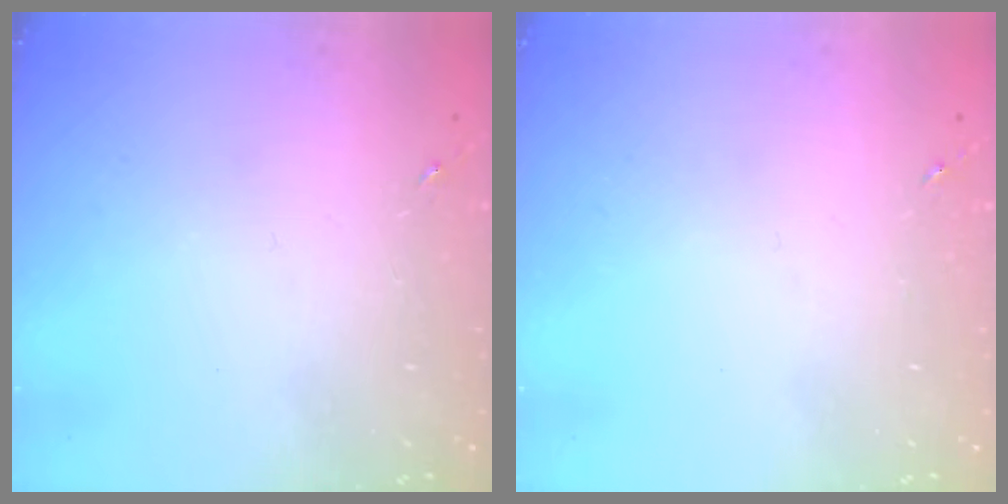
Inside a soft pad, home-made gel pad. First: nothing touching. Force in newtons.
{"total": 0.0}